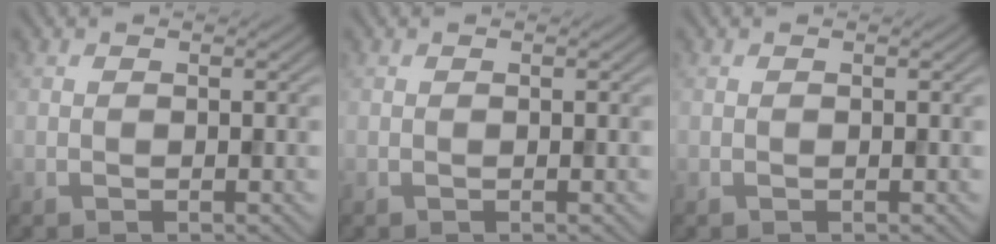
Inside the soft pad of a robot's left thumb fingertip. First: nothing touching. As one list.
[{"total": 0.0}, {"total": 0.0}]